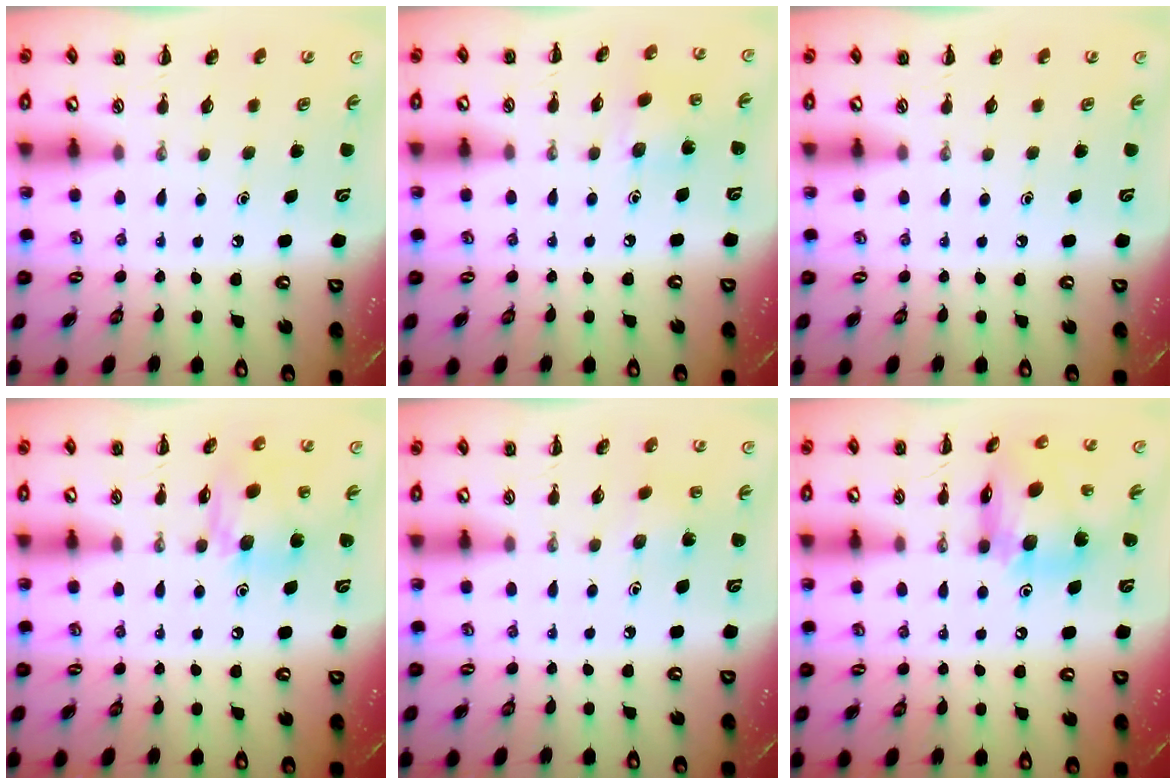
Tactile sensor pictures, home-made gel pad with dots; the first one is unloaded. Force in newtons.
{"total": 4.3, "press": 4.2, "slide": 0.9}
{"total": 0.0}
{"total": 13.2, "press": 12.9, "slide": 2.9}
{"total": 3.8, "press": 3.7, "slide": 1.2}
{"total": 16.4, "press": 16.2, "slide": 2.3}